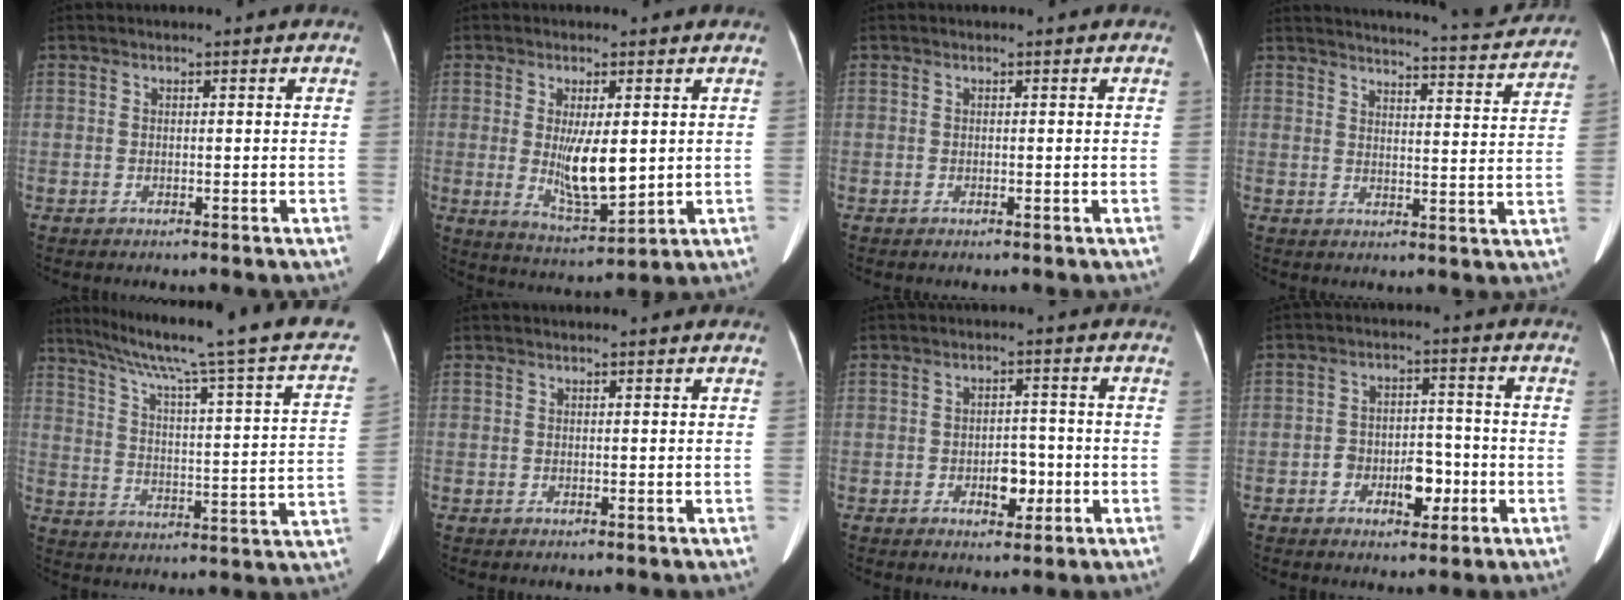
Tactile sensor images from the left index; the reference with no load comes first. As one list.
[{"total": 8.2, "force": [0.7, 2.4, 7.9], "torque": [-0.144, -0.017, 0.023]}, {"total": 0.0}, {"total": 17.7, "force": [17.1, 1.0, 4.4], "torque": [-0.061, -0.047, 0.199]}, {"total": 25.6, "force": [20.0, -0.4, 16.0], "torque": [-0.245, -0.029, 0.260]}, {"total": 1.0, "force": [0.9, -0.1, 0.3], "torque": [-0.010, 0.009, 0.014]}, {"total": 3.9, "force": [-1.3, 2.3, 2.9], "torque": [-0.041, 0.003, -0.016]}, {"total": 5.9, "force": [-2.4, 3.3, 4.3], "torque": [-0.070, 0.014, -0.035]}]